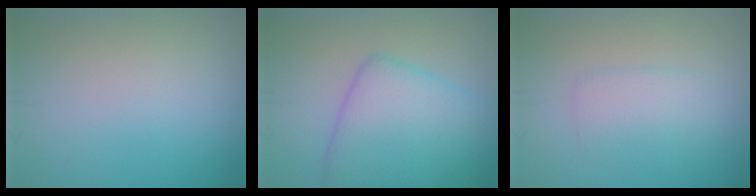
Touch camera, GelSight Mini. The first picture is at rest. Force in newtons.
{"total": 7.2, "press": 7.2, "slide": 0.1}
{"total": 2.3, "press": 2.3, "slide": 0.1}